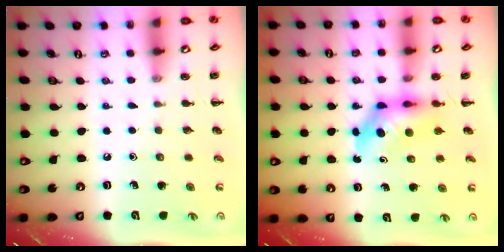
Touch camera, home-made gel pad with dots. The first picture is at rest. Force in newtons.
{"total": 5.4, "press": 5.3, "slide": 1.0}